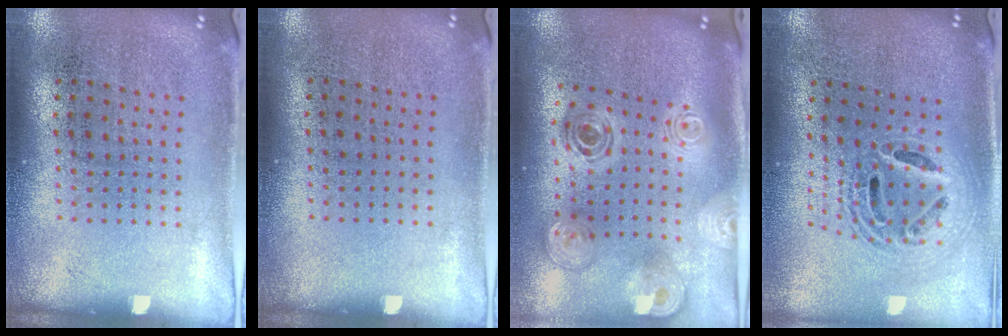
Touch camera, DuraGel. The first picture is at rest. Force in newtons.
{"total": 0.0}
{"total": 1.9, "press": 1.6, "slide": 1.0}
{"total": 2.0, "press": 1.6, "slide": 1.2}